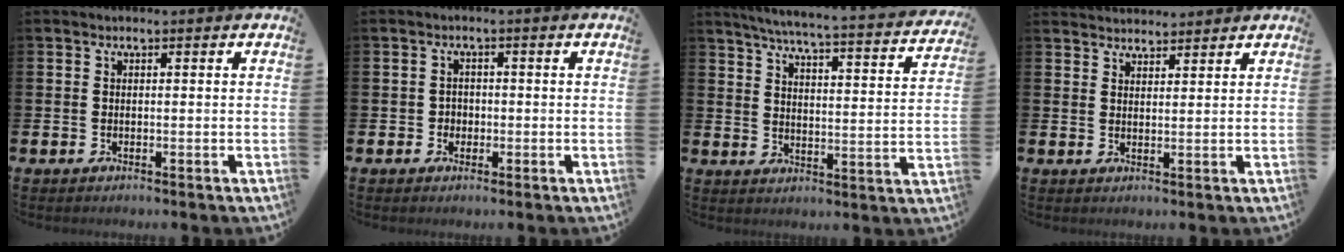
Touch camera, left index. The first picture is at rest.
{"total": 1.6, "force": [-0.3, 1.6, 0.3], "torque": [-0.002, 0.003, -0.012]}
{"total": 5.1, "force": [4.7, -0.1, 2.1], "torque": [-0.063, -0.040, 0.073]}
{"total": 2.9, "force": [2.8, 0.5, -0.1], "torque": [-0.004, -0.011, 0.052]}